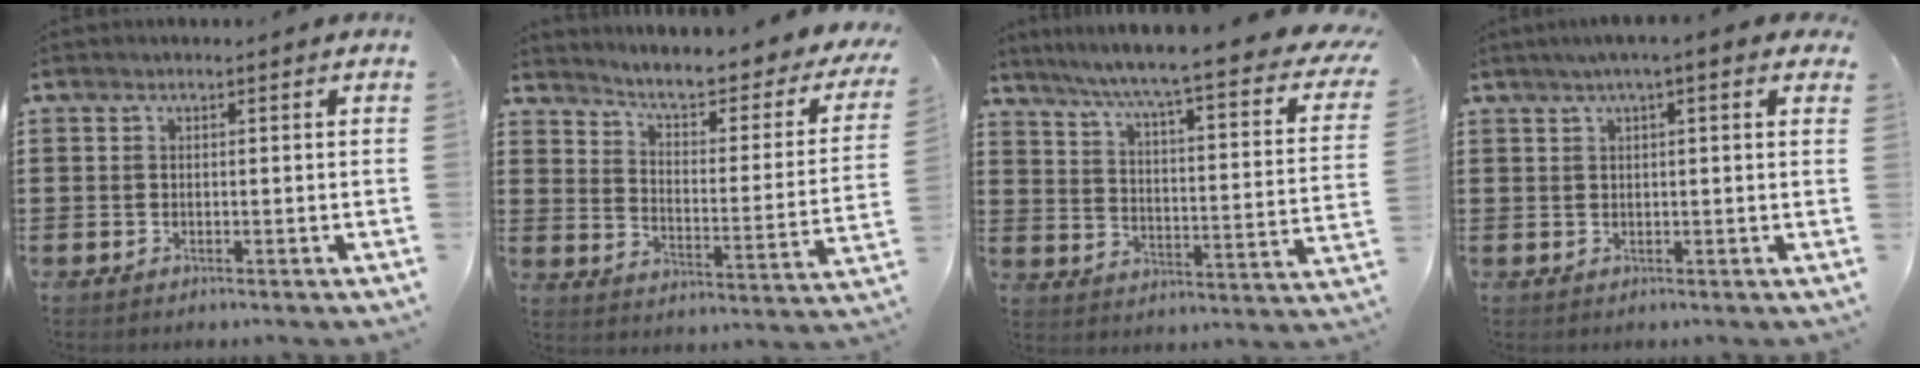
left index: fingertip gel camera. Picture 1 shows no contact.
{"total": 4.9, "force": [3.8, 0.6, 2.9], "torque": [-0.068, -0.037, 0.054]}
{"total": 5.9, "force": [4.5, -0.8, 3.7], "torque": [-0.091, -0.046, 0.064]}
{"total": 2.6, "force": [1.4, 0.2, 2.2], "torque": [-0.046, 0.005, 0.024]}